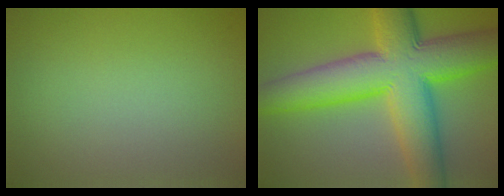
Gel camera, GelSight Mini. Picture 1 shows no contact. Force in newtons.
{"total": 12.8, "press": 12.8, "slide": 0.3}